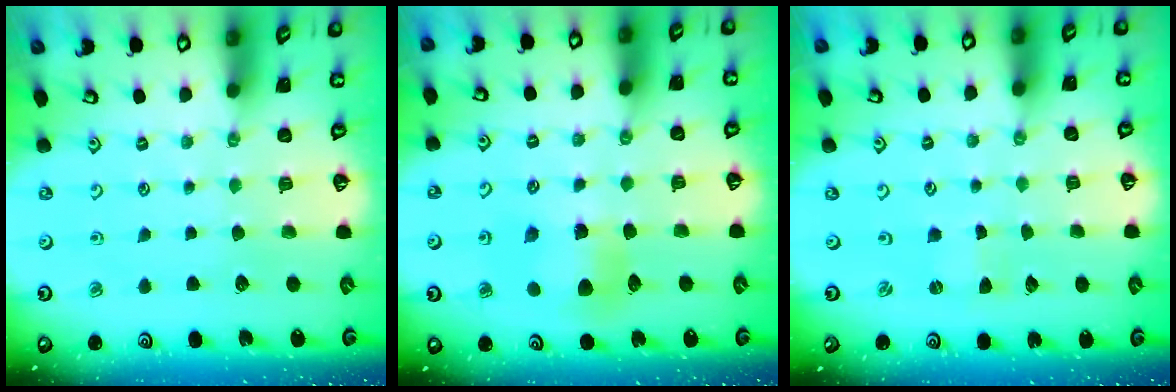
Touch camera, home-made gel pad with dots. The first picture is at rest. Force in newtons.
{"total": 7.1, "press": 7.1, "slide": 0.5}
{"total": 0.0}